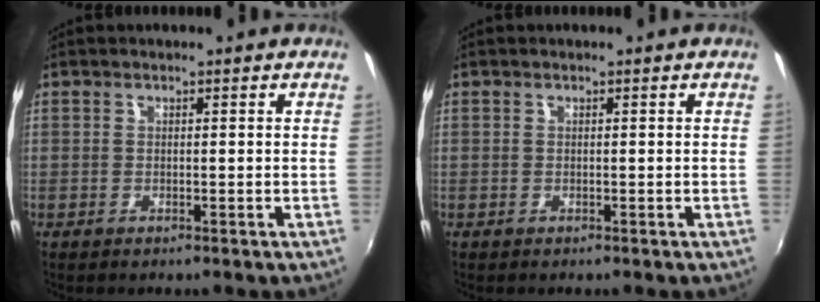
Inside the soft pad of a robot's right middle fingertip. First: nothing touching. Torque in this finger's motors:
{"motor_torque": [0.11, -0.46, -0.07, -0.02]}